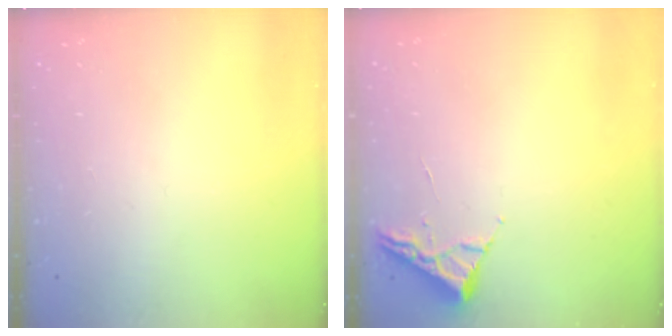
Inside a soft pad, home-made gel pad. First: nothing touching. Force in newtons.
{"total": 2.6, "press": 2.6, "slide": 0.3}